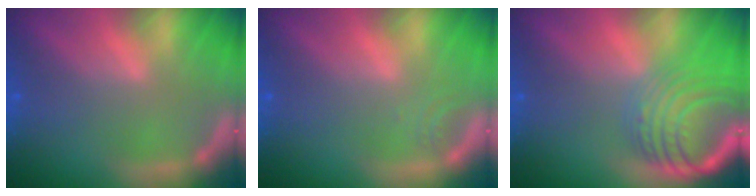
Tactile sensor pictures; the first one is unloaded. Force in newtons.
{"total": 1.0}
{"total": 10.0}